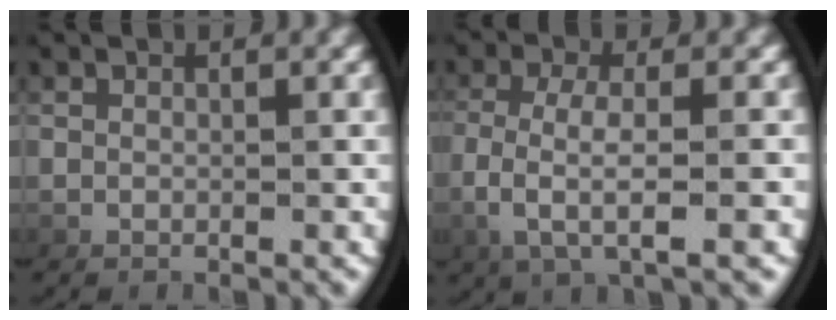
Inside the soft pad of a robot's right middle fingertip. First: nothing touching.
{"total": 4.5, "force": [-0.1, 1.6, 4.2], "torque": [-0.099, -0.006, 0.006]}